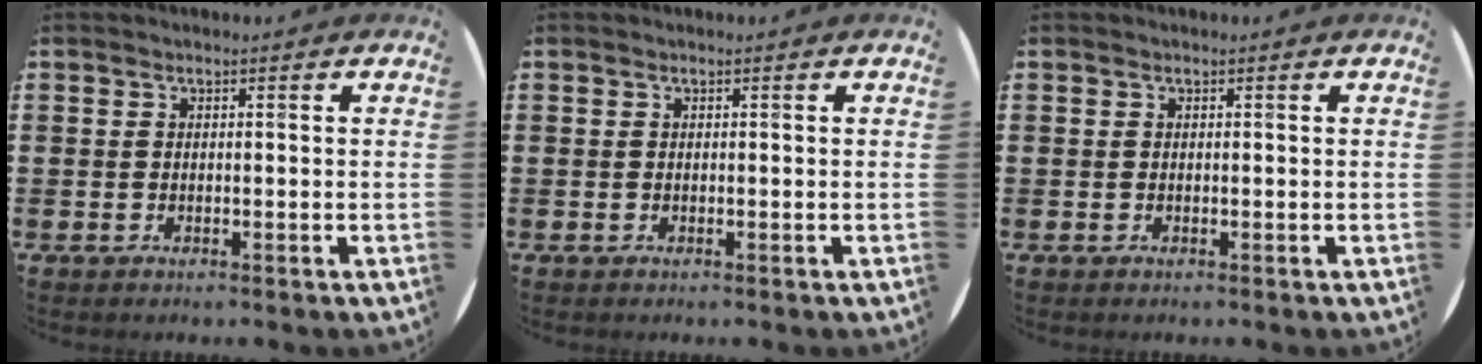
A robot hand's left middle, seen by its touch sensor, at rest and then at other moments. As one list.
[{"total": 0.0}, {"total": 0.0}]